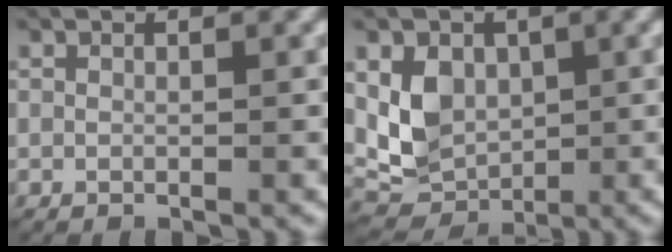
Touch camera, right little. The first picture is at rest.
{"total": 5.4, "force": [0.2, 4.4, 3.1], "torque": [-0.071, -0.021, 0.011]}